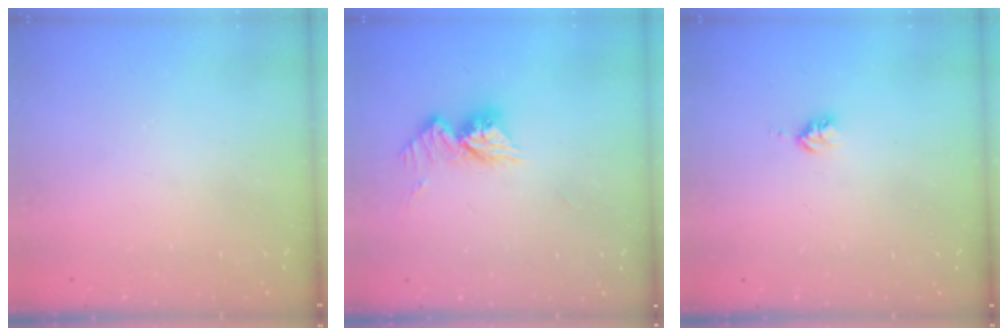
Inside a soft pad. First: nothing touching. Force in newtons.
{"total": 10.6, "press": 10.6, "slide": 1.0}
{"total": 3.7, "press": 3.7, "slide": 0.5}